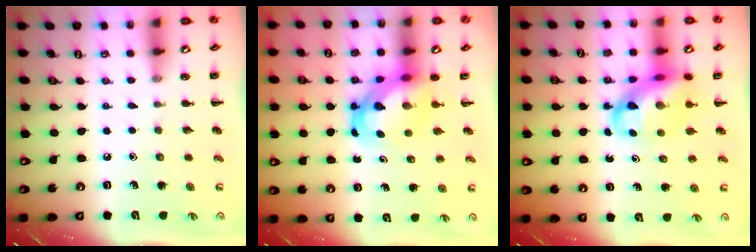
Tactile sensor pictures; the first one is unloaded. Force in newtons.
{"total": 5.8, "press": 5.7, "slide": 1.4}
{"total": 11.7, "press": 11.3, "slide": 2.7}